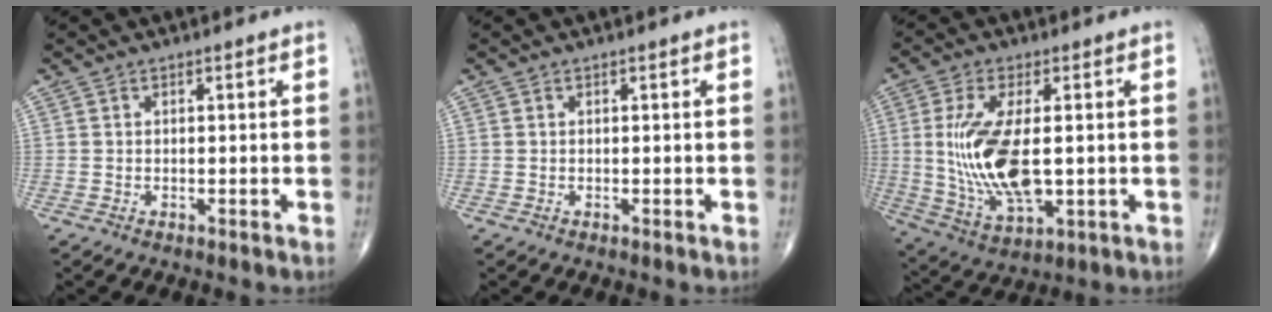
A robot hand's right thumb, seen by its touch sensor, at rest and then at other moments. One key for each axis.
{"total": 0.0}
{"total": 14.9, "fx": 0.1, "fy": 6.5, "fz": 13.4, "tx": -0.277, "ty": -0.017, "tz": 0.015}